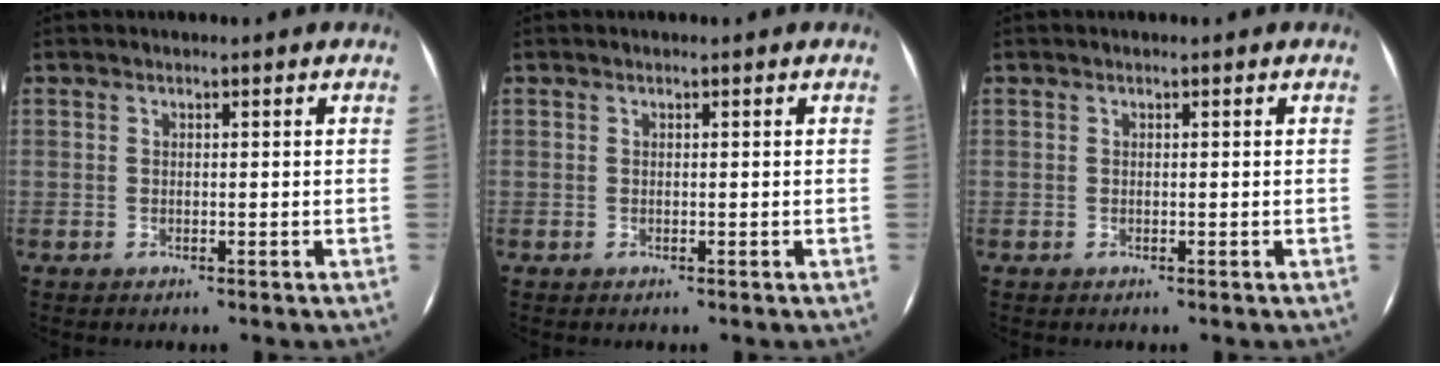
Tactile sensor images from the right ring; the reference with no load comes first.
{"total": 0.0}
{"total": 0.0}